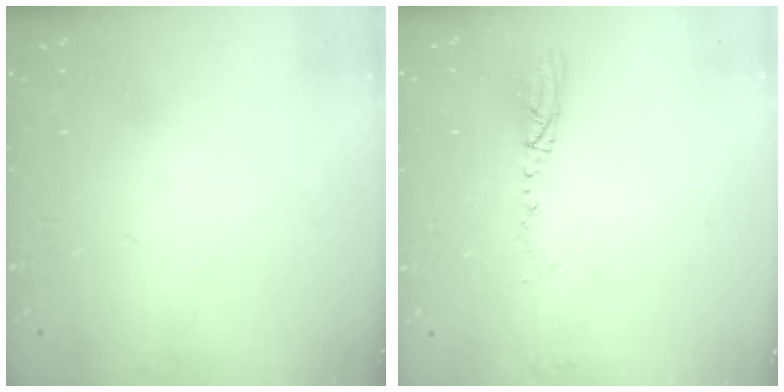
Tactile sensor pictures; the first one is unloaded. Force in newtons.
{"total": 5.0, "press": 4.9, "slide": 0.9}